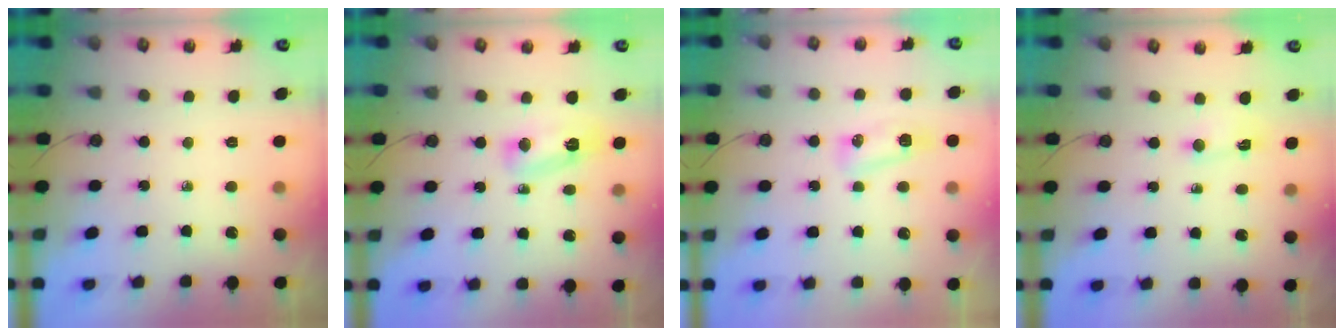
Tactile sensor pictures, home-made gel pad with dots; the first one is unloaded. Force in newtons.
{"total": 13.4, "press": 7.3, "slide": 11.3}
{"total": 16.8, "press": 8.4, "slide": 14.6}
{"total": 2.0, "press": 2.0, "slide": 0.3}